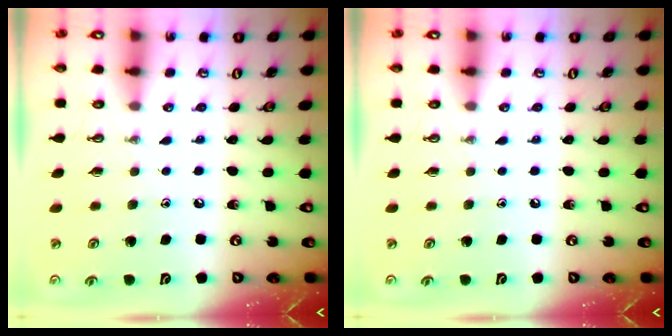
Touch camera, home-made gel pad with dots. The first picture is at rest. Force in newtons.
{"total": 0.0}